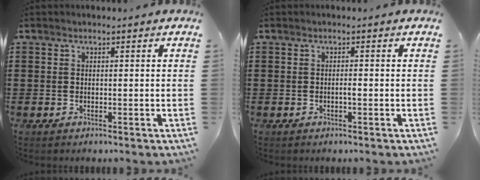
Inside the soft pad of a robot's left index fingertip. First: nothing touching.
{"total": 0.9, "force": [-0.3, 0.1, 0.8], "torque": [-0.016, -0.003, -0.005]}